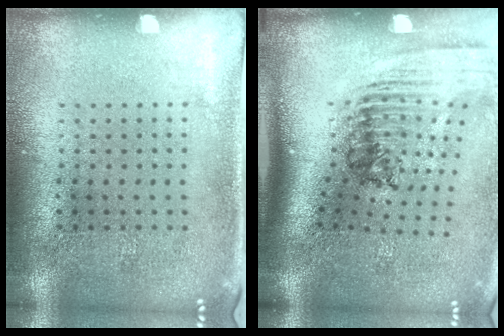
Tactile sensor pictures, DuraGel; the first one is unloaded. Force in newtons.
{"total": 2.4, "press": 1.7, "slide": 1.8}